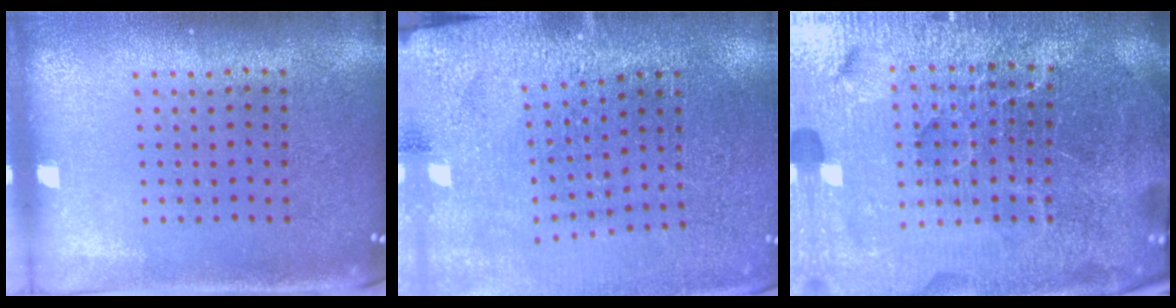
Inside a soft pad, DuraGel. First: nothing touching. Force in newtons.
{"total": 2.8, "press": 2.8, "slide": 0.2}
{"total": 7.0, "press": 6.1, "slide": 3.4}